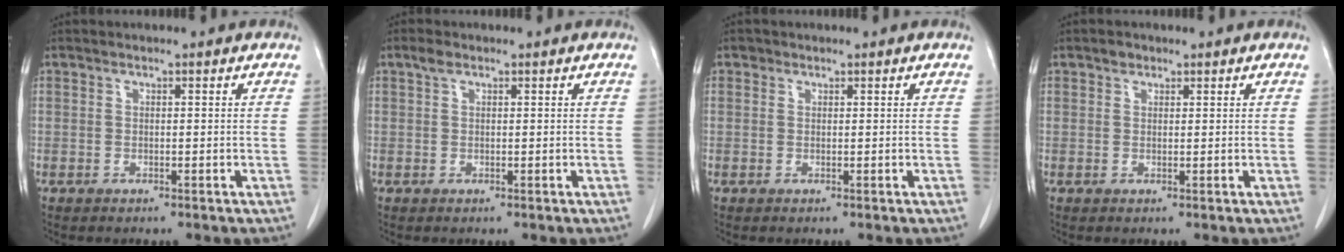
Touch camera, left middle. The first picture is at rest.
{"total": 1.2, "force": [0.8, 0.6, 0.7], "torque": [-0.016, 0.010, 0.014]}
{"total": 0.6, "force": [0.4, 0.4, 0.0], "torque": [0.001, 0.000, 0.005]}
{"total": 1.1, "force": [0.8, 0.7, 0.3], "torque": [-0.003, 0.000, 0.011]}